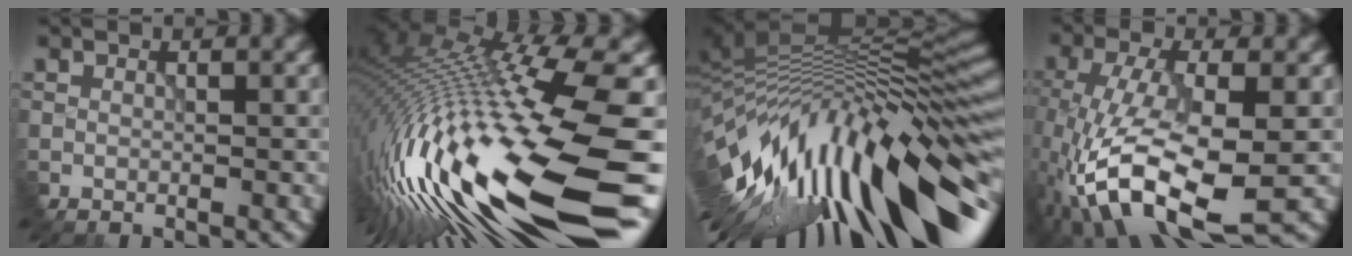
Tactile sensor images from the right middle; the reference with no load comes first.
{"total": 18.4, "force": [-5.1, 3.8, 17.3], "torque": [-0.332, -0.018, -0.088]}
{"total": 15.7, "force": [-4.1, 5.9, 14.0], "torque": [-0.221, 0.006, -0.076]}
{"total": 11.1, "force": [-4.0, 4.0, 9.6], "torque": [-0.197, -0.012, -0.076]}